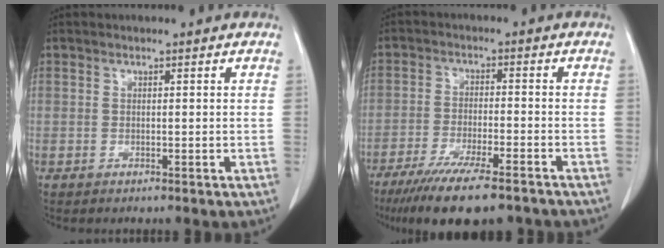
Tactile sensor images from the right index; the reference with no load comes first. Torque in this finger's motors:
{"motor_torque": [1.26, -0.88, 0.31, 0.11]}